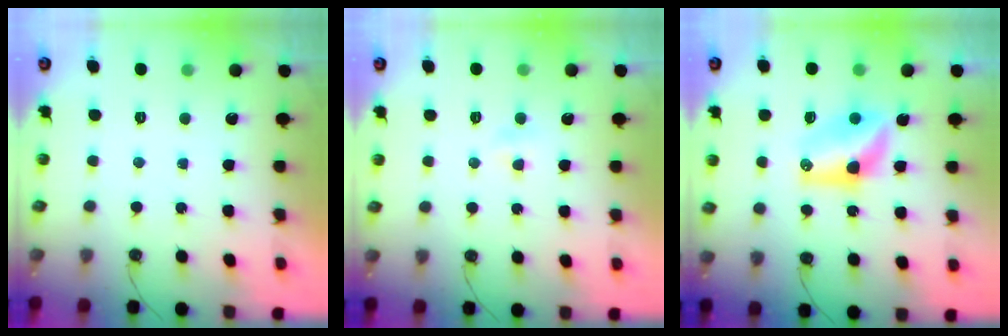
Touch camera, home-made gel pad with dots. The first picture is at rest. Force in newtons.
{"total": 2.4, "press": 2.3, "slide": 0.3}
{"total": 9.8, "press": 8.8, "slide": 4.4}